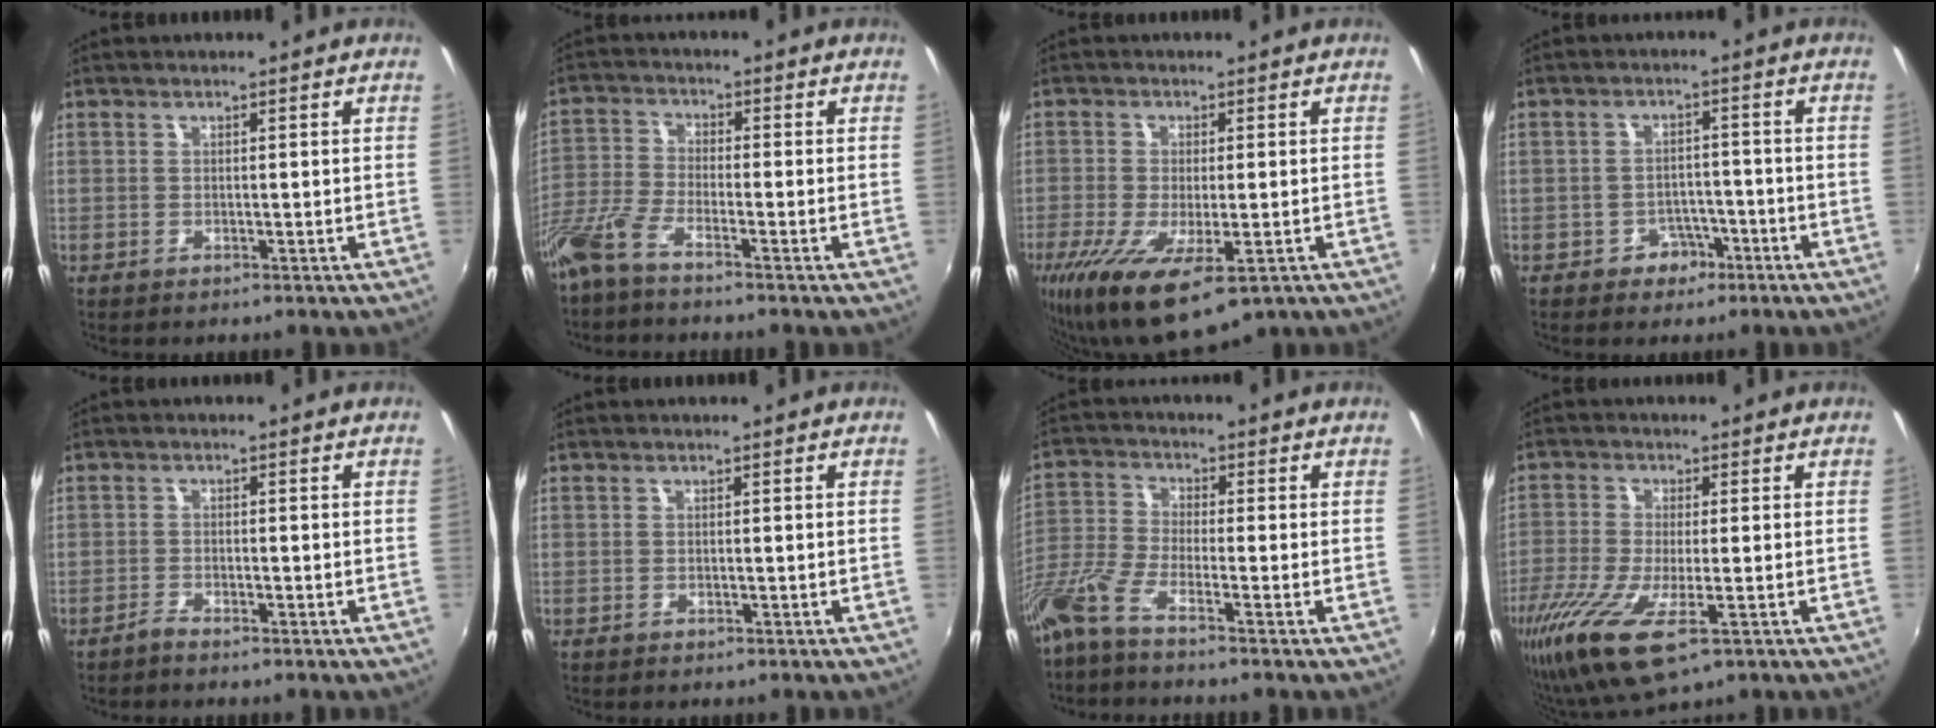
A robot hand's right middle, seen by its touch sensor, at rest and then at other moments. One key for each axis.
{"total": 6.1, "fx": -4.8, "fy": 0.6, "fz": 3.7, "tx": -0.086, "ty": -0.009, "tz": -0.102}
{"total": 13.0, "fx": -6.8, "fy": 4.6, "fz": 10.0, "tx": -0.213, "ty": -0.059, "tz": -0.111}
{"total": 4.0, "fx": -2.4, "fy": 3.1, "fz": 0.9, "tx": -0.020, "ty": 0.011, "tz": -0.029}
{"total": 1.5, "fx": -1.5, "fy": 0.1, "fz": 0.4, "tx": -0.015, "ty": -0.004, "tz": -0.030}
{"total": 0.0}
{"total": 6.9, "fx": -5.2, "fy": -0.1, "fz": 4.6, "tx": -0.107, "ty": -0.016, "tz": -0.110}
{"total": 13.6, "fx": -6.2, "fy": 4.2, "fz": 11.3, "tx": -0.245, "ty": -0.051, "tz": -0.113}